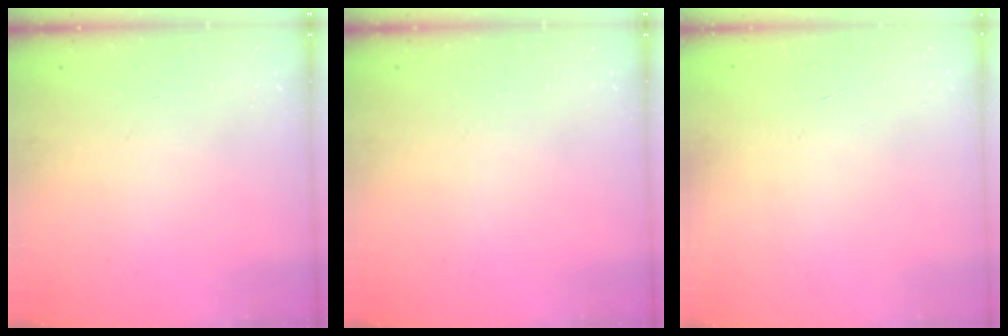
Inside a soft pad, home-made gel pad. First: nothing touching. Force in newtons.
{"total": 0.0}
{"total": 0.5, "press": 0.5, "slide": 0.1}